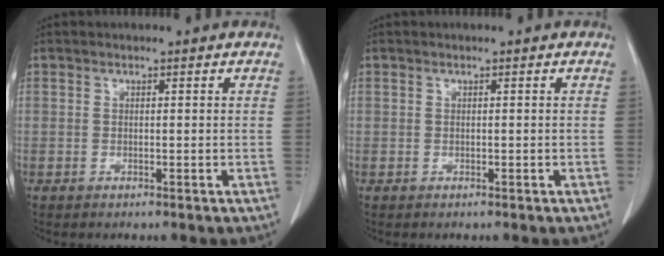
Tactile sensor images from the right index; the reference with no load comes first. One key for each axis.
{"total": 0.0}